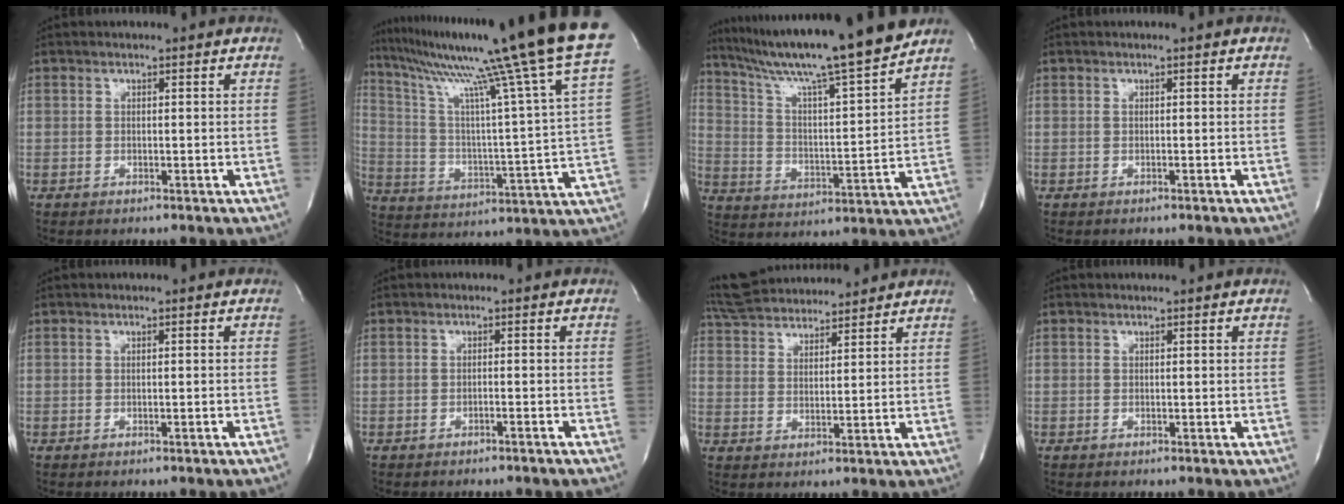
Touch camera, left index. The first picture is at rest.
{"total": 29.6, "force": [23.4, -2.2, 18.1], "torque": [-0.303, -0.054, 0.332]}
{"total": 19.0, "force": [16.5, -1.7, 9.2], "torque": [-0.161, -0.022, 0.260]}
{"total": 0.7, "force": [-0.6, -0.1, 0.5], "torque": [-0.001, 0.005, -0.005]}
{"total": 1.2, "force": [-0.9, -0.4, 0.7], "torque": [-0.013, 0.005, -0.008]}
{"total": 1.8, "force": [-1.6, -0.3, 0.9], "torque": [-0.018, 0.005, -0.016]}
{"total": 14.1, "force": [13.1, 3.3, 4.1], "torque": [-0.075, 0.037, 0.210]}
{"total": 0.0}